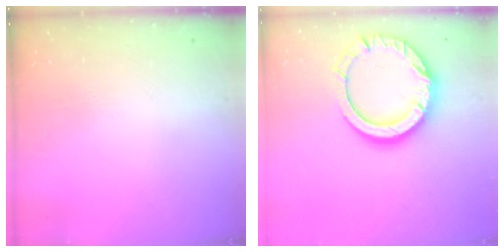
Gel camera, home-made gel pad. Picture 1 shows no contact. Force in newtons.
{"total": 16.7, "press": 16.7, "slide": 1.4}